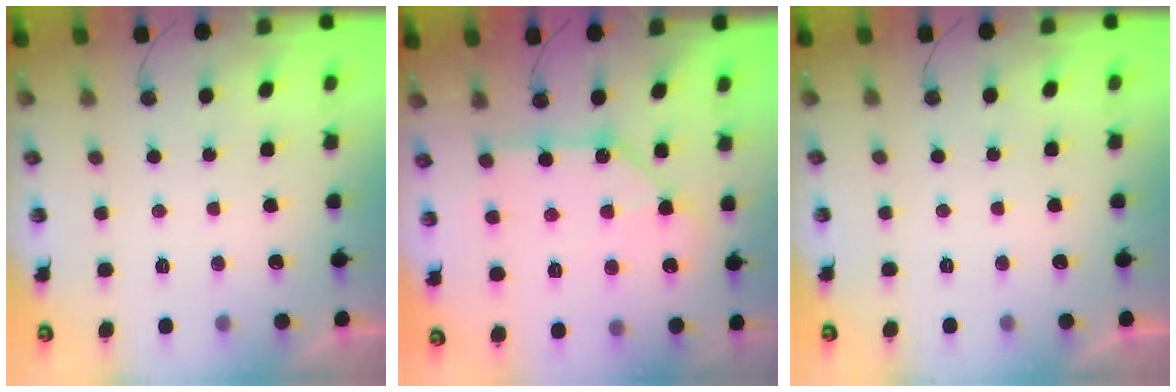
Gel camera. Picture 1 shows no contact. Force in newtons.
{"total": 10.4, "press": 10.3, "slide": 0.9}
{"total": 0.0}